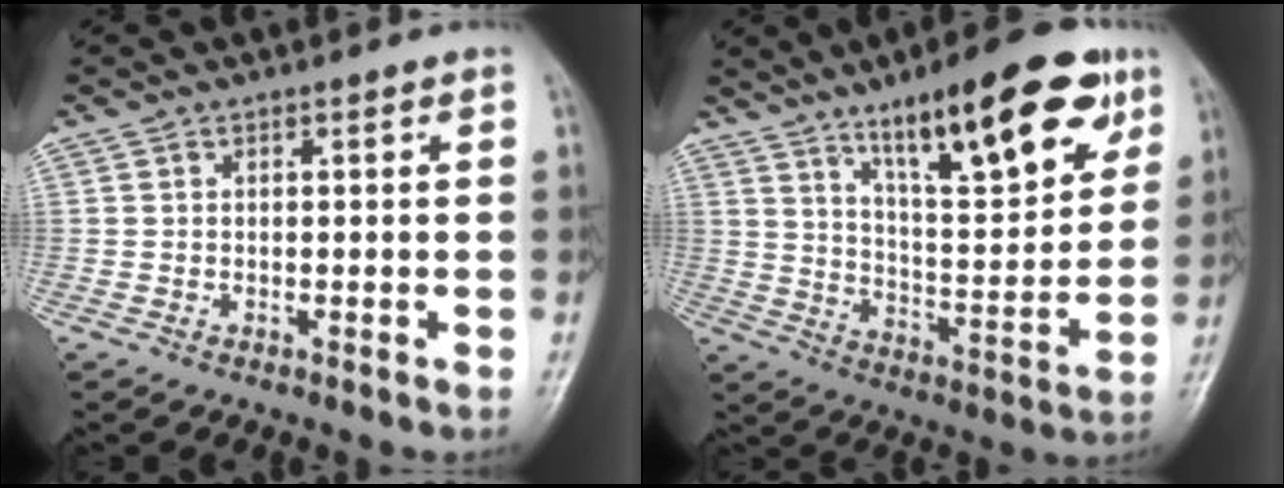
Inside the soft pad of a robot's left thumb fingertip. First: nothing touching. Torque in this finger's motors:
{"motor_torque": [0.37, 0.43, 1.73, -1.04, 0.30]}